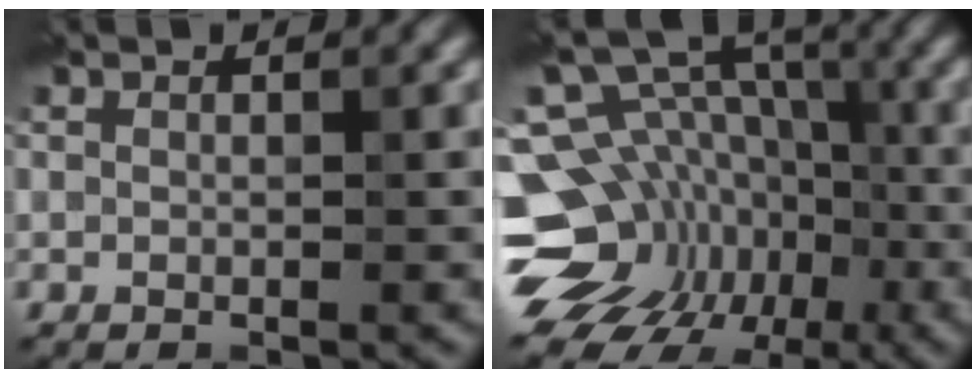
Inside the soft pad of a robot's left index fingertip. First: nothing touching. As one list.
[{"total": 14.7, "force": [-4.5, 11.6, 7.8], "torque": [-0.130, 0.011, -0.063]}]